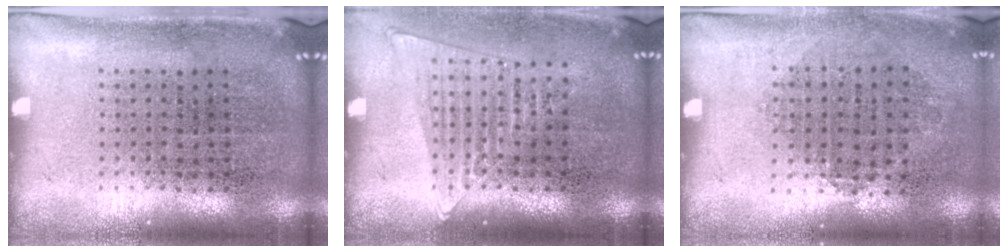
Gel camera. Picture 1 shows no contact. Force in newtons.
{"total": 1.3, "press": 1.2, "slide": 0.5}
{"total": 0.8, "press": 0.8, "slide": 0.3}